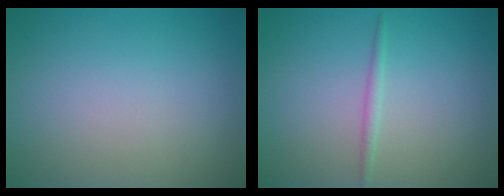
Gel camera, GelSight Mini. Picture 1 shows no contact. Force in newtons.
{"total": 1.0, "press": 1.0, "slide": 0.0}